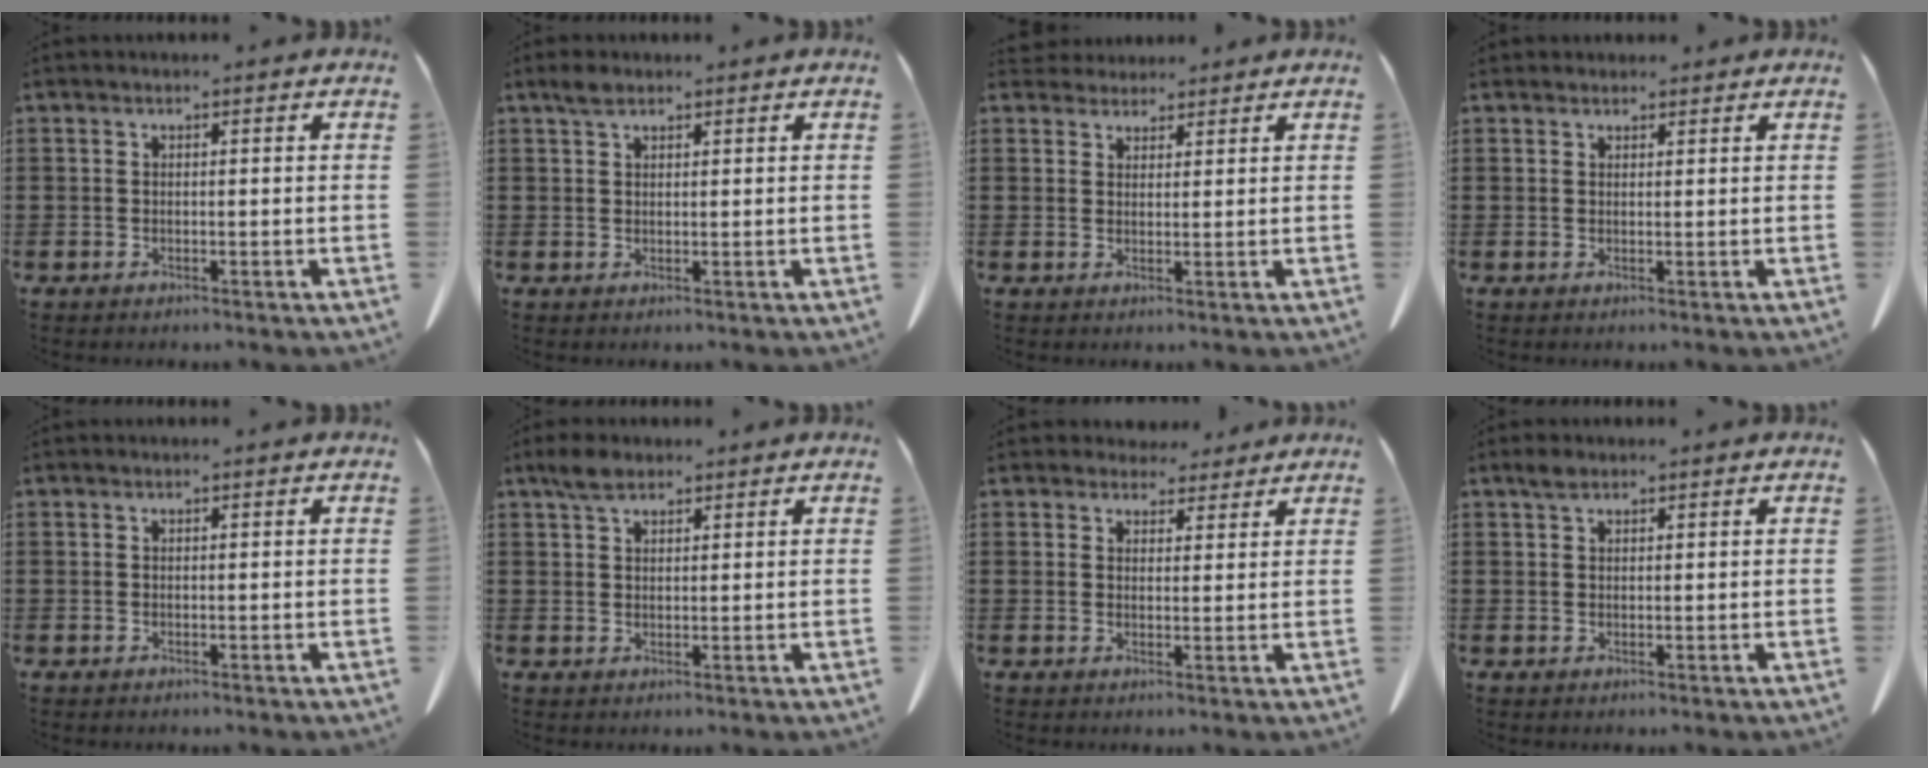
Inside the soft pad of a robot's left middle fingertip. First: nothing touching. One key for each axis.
{"total": 2.0, "fx": 1.4, "fy": 0.9, "fz": 1.1, "tx": -0.026, "ty": 0.002, "tz": 0.027}
{"total": 2.7, "fx": 2.6, "fy": 0.9, "fz": 0.1, "tx": -0.002, "ty": -0.007, "tz": 0.049}
{"total": 1.5, "fx": 1.3, "fy": 0.6, "fz": 0.2, "tx": -0.007, "ty": 0.001, "tz": 0.027}
{"total": 0.0}
{"total": 2.7, "fx": 1.9, "fy": 1.3, "fz": 1.5, "tx": -0.036, "ty": 0.005, "tz": 0.035}
{"total": 3.7, "fx": 3.3, "fy": 1.5, "fz": 0.5, "tx": -0.012, "ty": -0.006, "tz": 0.063}
{"total": 1.8, "fx": 1.2, "fy": 0.8, "fz": 1.0, "tx": -0.024, "ty": 0.003, "tz": 0.023}